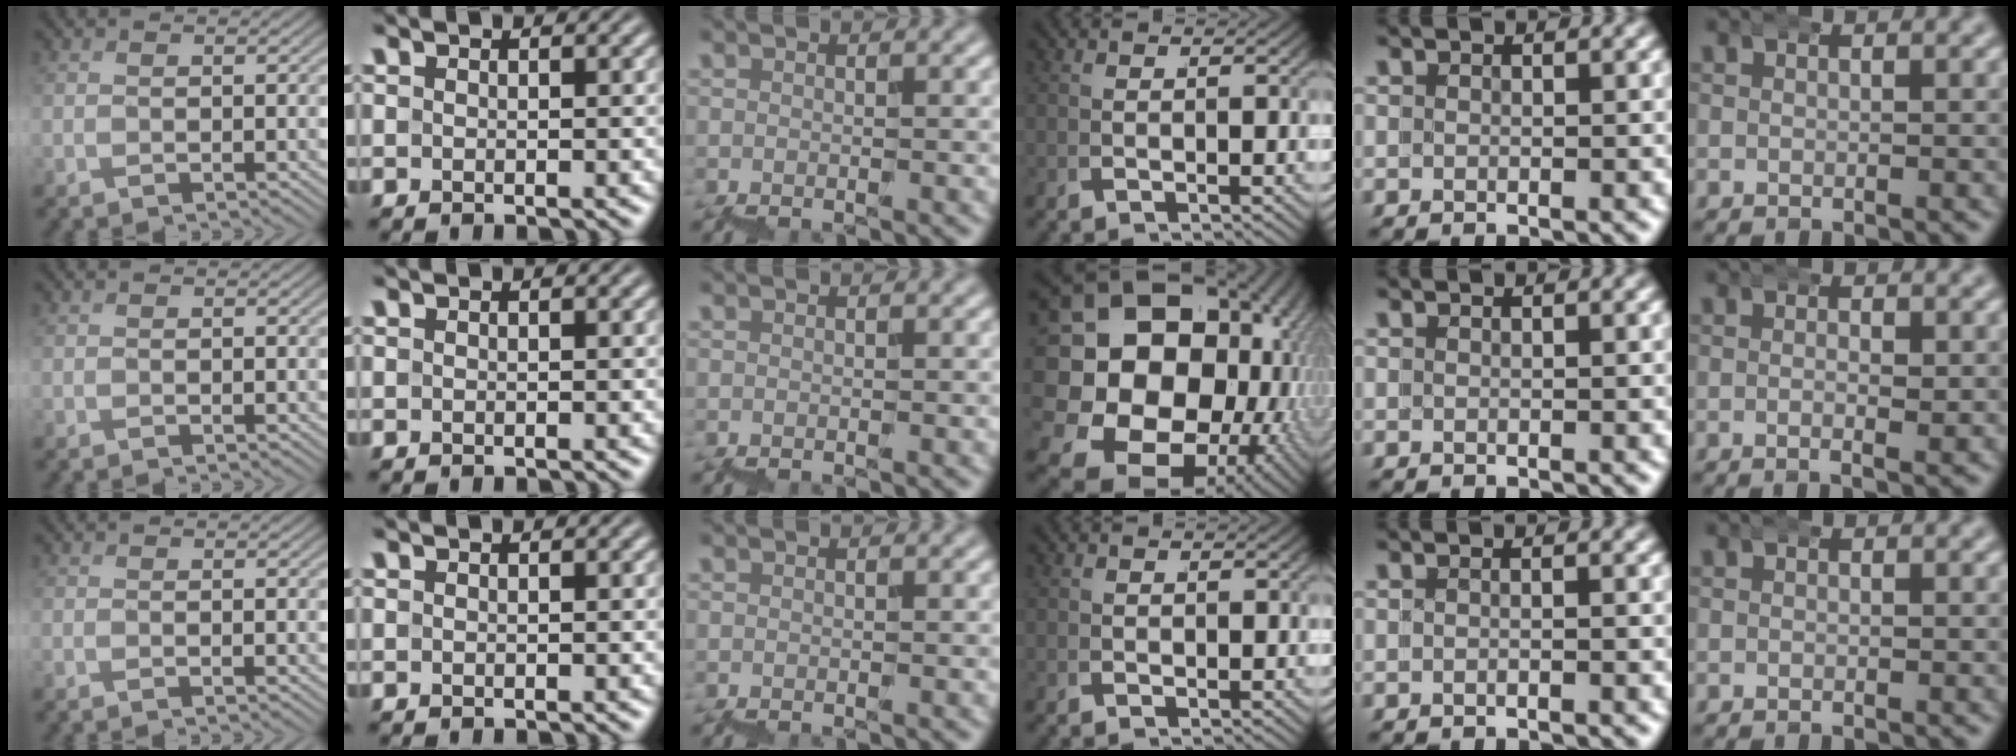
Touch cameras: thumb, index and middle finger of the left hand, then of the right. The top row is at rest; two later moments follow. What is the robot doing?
{"motion": "wrap", "object": "bubble wrap"}